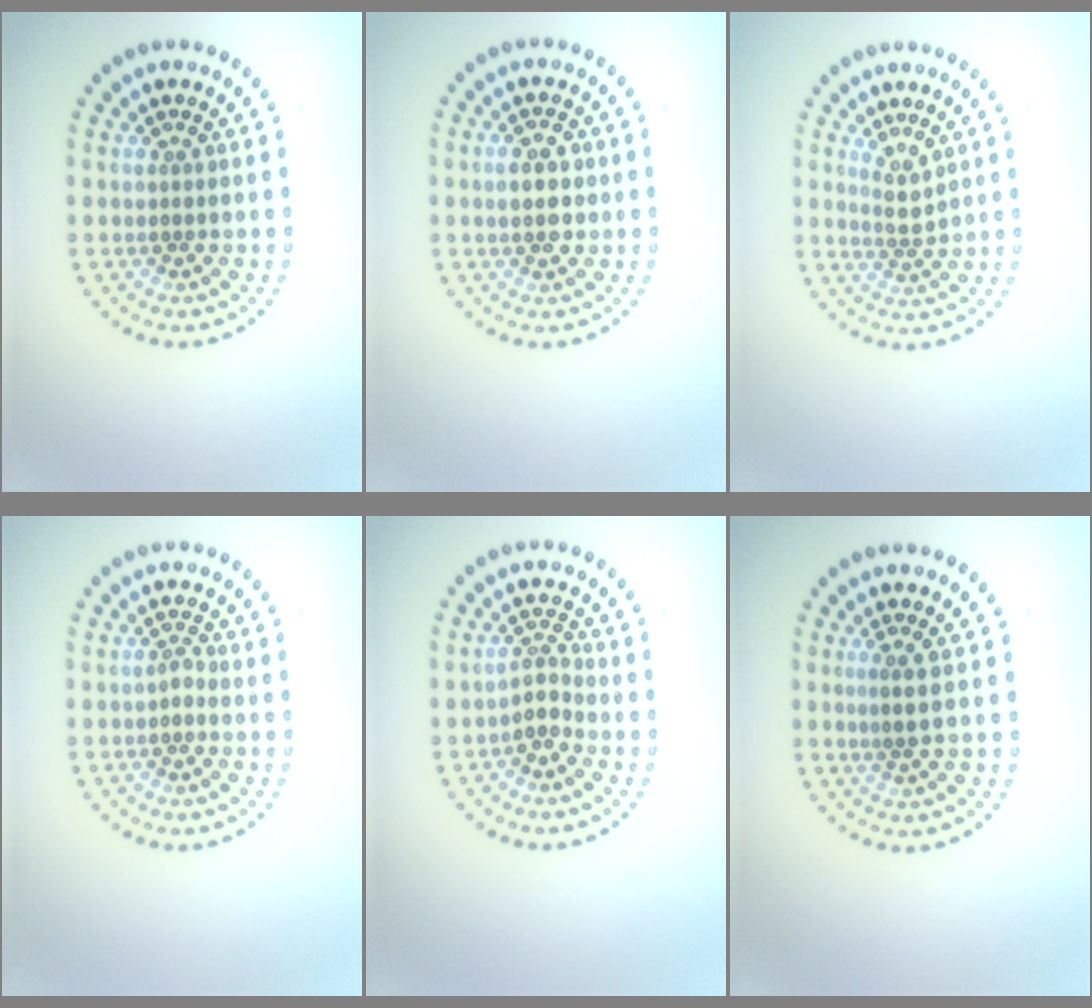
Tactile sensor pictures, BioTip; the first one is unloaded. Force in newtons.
{"total": 2.9, "press": 2.9, "slide": 0.1}
{"total": 1.9, "press": 1.4, "slide": 1.3}
{"total": 0.9, "press": 0.7, "slide": 0.7}
{"total": 1.9, "press": 1.4, "slide": 1.2}
{"total": 1.5, "press": 1.2, "slide": 1.0}